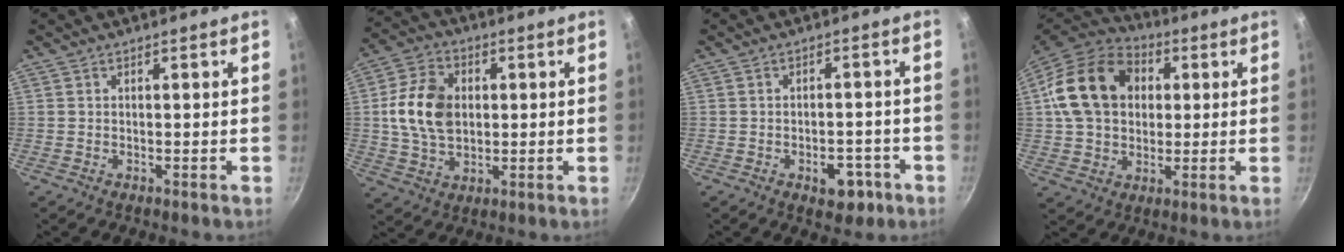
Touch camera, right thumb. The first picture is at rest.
{"total": 12.6, "force": [1.3, 8.8, 8.9], "torque": [-0.148, 0.007, 0.017]}
{"total": 6.0, "force": [-2.8, 3.7, 3.8], "torque": [-0.027, 0.016, -0.028]}
{"total": 19.3, "force": [3.7, 14.7, 12.0], "torque": [-0.195, 0.024, 0.054]}